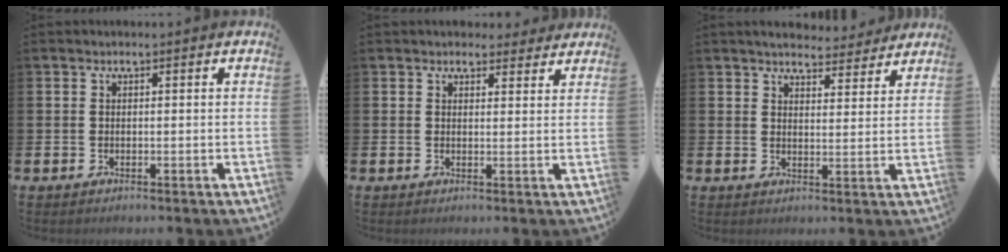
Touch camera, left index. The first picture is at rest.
{"total": 2.6, "force": [2.4, 0.9, -0.1], "torque": [0.004, -0.011, 0.043]}
{"total": 4.4, "force": [4.3, 0.7, 0.3], "torque": [-0.011, -0.030, 0.076]}